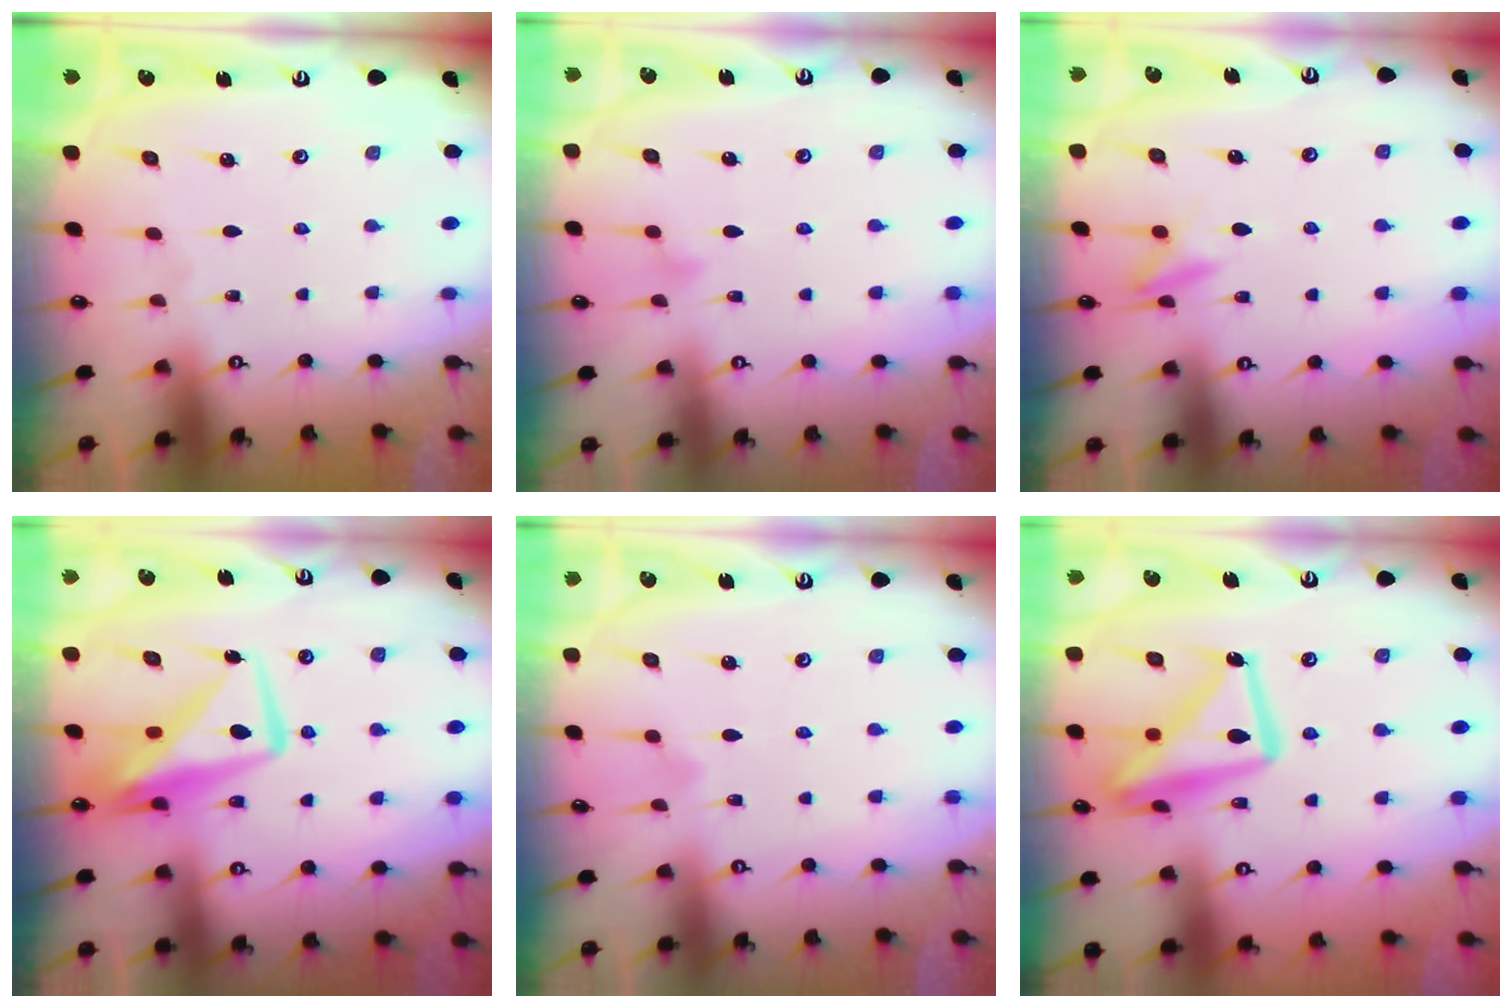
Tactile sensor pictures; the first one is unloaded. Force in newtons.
{"total": 6.9, "press": 6.9, "slide": 0.4}
{"total": 9.3, "press": 9.2, "slide": 1.3}
{"total": 9.8, "press": 9.7, "slide": 1.3}
{"total": 6.4, "press": 6.4, "slide": 0.5}
{"total": 16.5, "press": 16.4, "slide": 1.4}